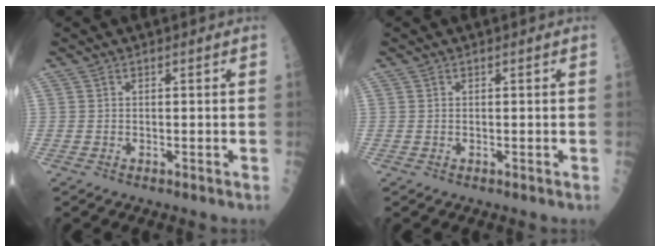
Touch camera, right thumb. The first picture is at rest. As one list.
[{"total": 0.0}]